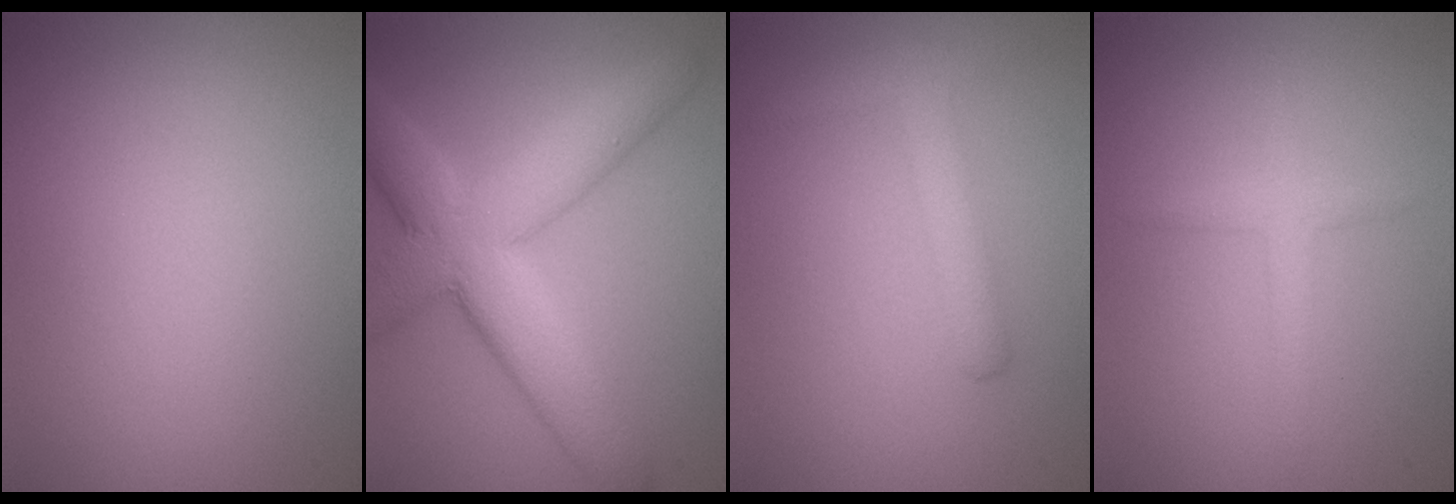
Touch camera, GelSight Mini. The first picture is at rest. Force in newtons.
{"total": 9.0, "press": 8.9, "slide": 0.8}
{"total": 2.5, "press": 2.5, "slide": 0.0}
{"total": 1.6, "press": 1.6, "slide": 0.1}